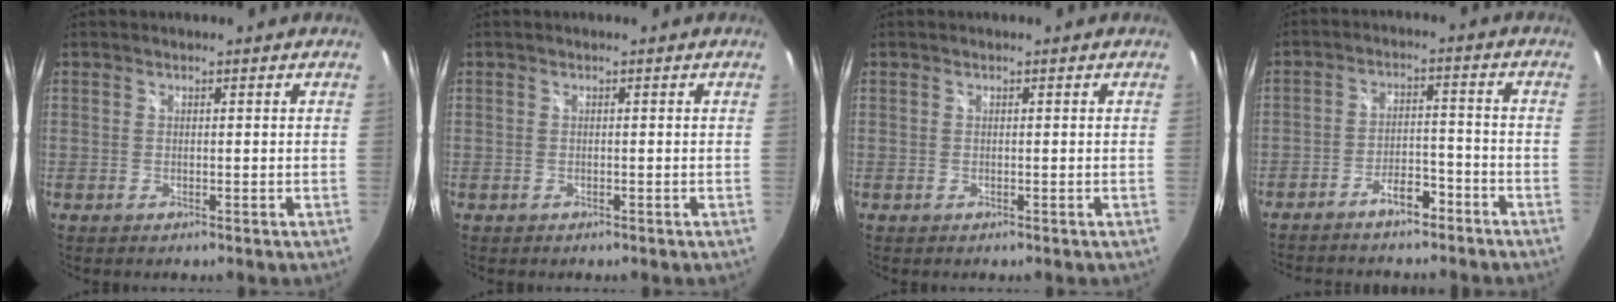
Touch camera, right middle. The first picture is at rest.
{"total": 0.6, "force": [-0.3, 0.5, 0.1], "torque": [-0.004, -0.002, -0.005]}
{"total": 0.0}
{"total": 9.1, "force": [-7.5, 3.2, 4.0], "torque": [-0.088, 0.019, -0.109]}